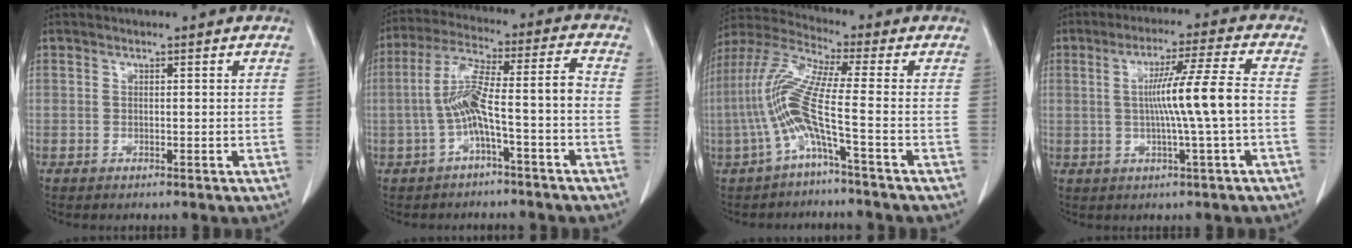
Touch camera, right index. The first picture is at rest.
{"total": 9.8, "force": [-2.6, 0.7, 9.4], "torque": [-0.182, 0.035, -0.048]}
{"total": 10.2, "force": [-2.9, -0.6, 9.7], "torque": [-0.222, 0.010, -0.069]}
{"total": 9.2, "force": [-0.6, -1.4, 9.0], "torque": [-0.156, 0.006, -0.007]}